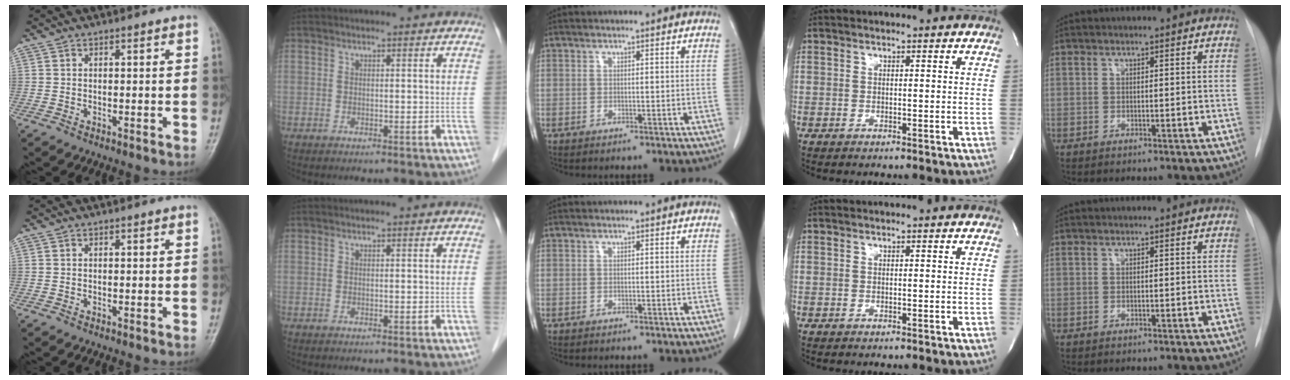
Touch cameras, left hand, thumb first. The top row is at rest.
{}